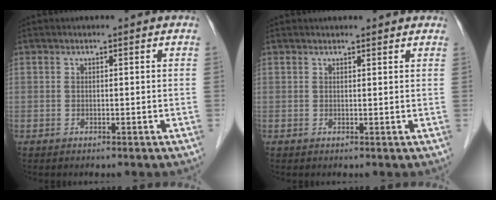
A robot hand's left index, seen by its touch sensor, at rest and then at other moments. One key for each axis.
{"total": 3.1, "fx": 2.9, "fy": 0.7, "fz": 0.8, "tx": -0.013, "ty": 0.019, "tz": 0.031}